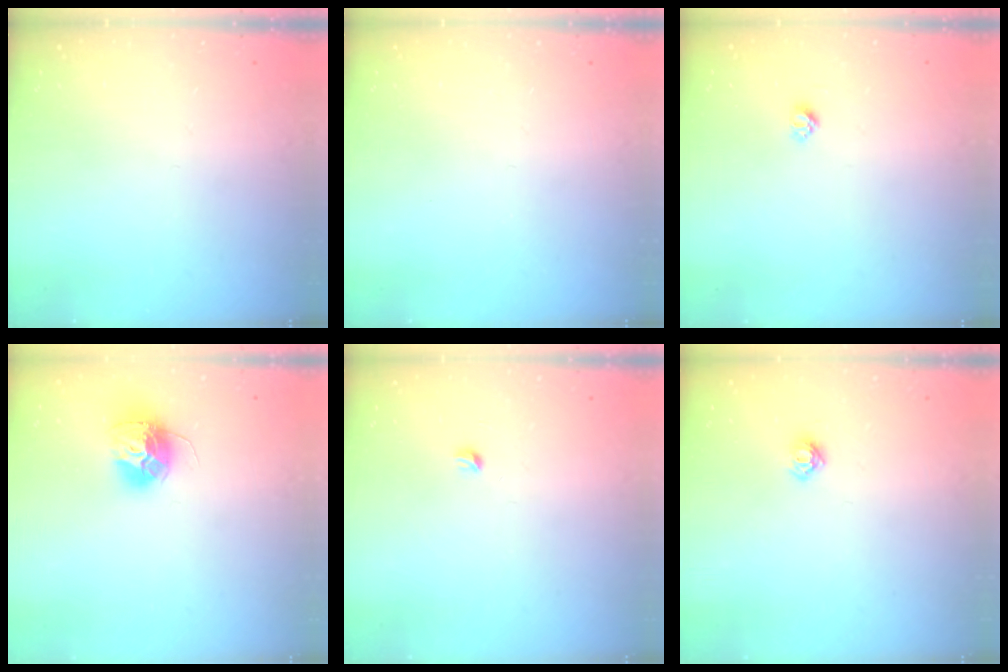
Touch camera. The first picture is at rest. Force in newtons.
{"total": 0.0}
{"total": 4.1, "press": 4.1, "slide": 0.5}
{"total": 14.0, "press": 13.9, "slide": 1.1}
{"total": 2.9, "press": 2.9, "slide": 0.4}
{"total": 5.8, "press": 5.8, "slide": 0.7}